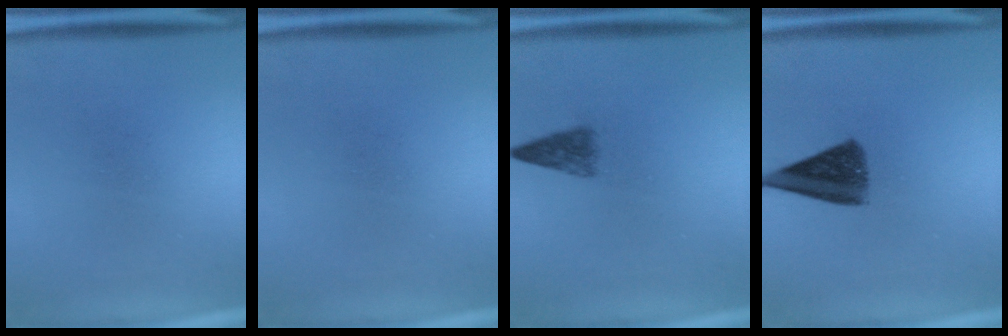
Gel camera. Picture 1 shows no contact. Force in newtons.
{"total": 0.0}
{"total": 2.9}
{"total": 8.8}